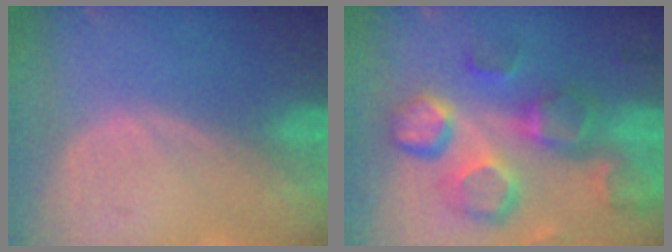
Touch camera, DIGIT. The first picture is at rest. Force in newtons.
{"total": 13.0, "press": 11.4, "slide": 6.4}